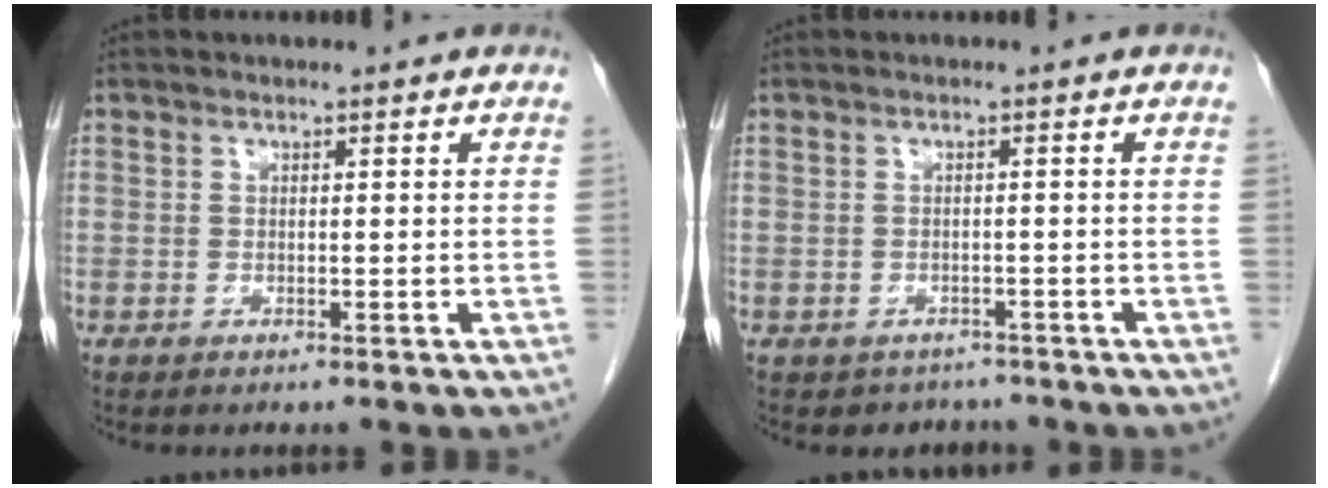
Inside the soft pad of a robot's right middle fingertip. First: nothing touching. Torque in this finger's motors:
{"motor_torque": [0.48, -0.21, -0.09, -0.01]}